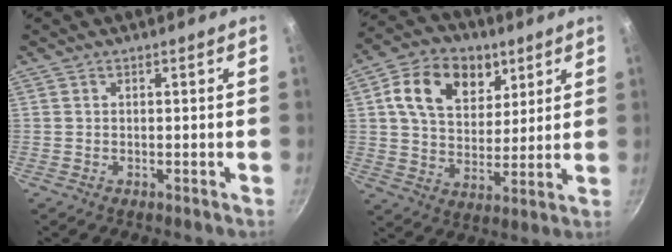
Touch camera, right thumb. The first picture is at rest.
{"total": 15.3, "force": [6.3, 10.9, 8.8], "torque": [-0.119, -0.016, 0.098]}